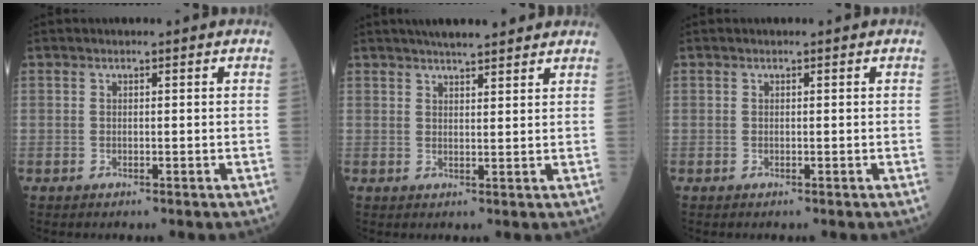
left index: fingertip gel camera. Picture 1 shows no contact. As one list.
[{"total": 7.7, "force": [6.6, 1.0, 3.8], "torque": [-0.055, 0.026, 0.092]}, {"total": 0.0}]